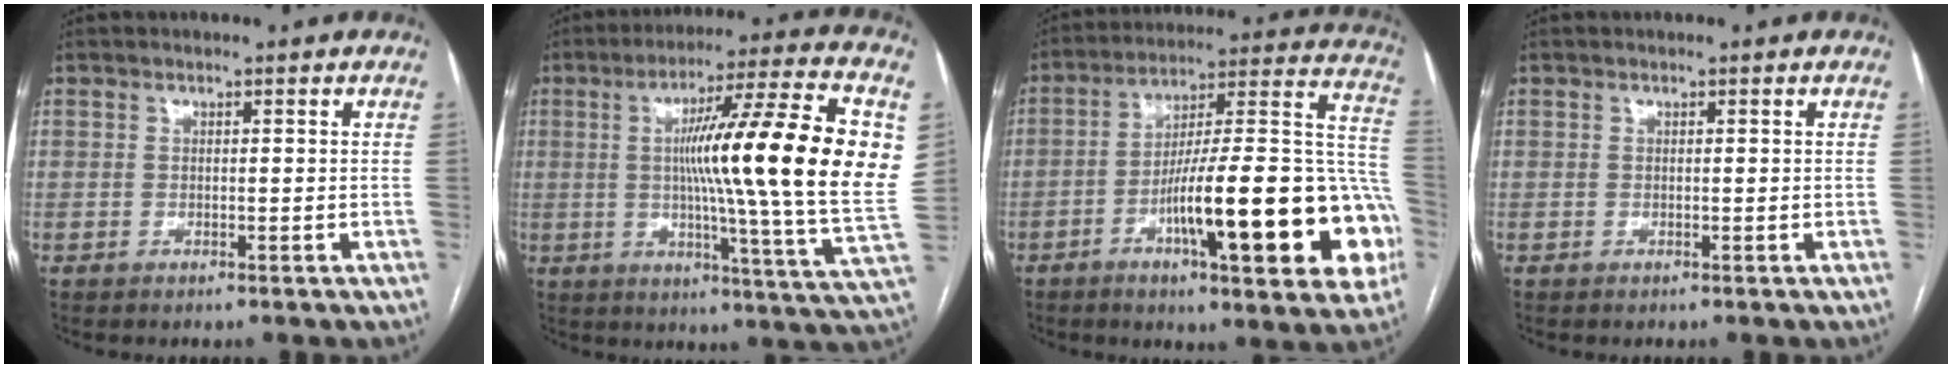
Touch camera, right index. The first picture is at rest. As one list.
[{"total": 25.5, "force": [3.7, -0.4, 25.2], "torque": [-0.310, 0.013, 0.044]}, {"total": 26.1, "force": [-8.1, 4.1, 24.5], "torque": [-0.282, 0.015, -0.113]}, {"total": 0.0}]